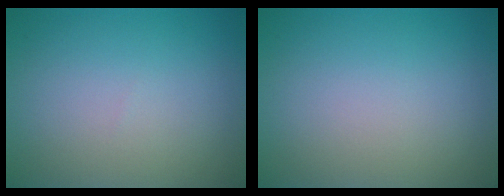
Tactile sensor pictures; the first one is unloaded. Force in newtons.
{"total": 0.0}